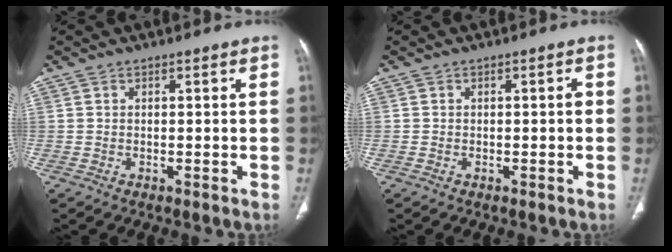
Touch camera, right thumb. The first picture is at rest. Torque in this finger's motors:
{"motor_torque": [0.40, 0.14, 0.40, -0.08, 0.05]}